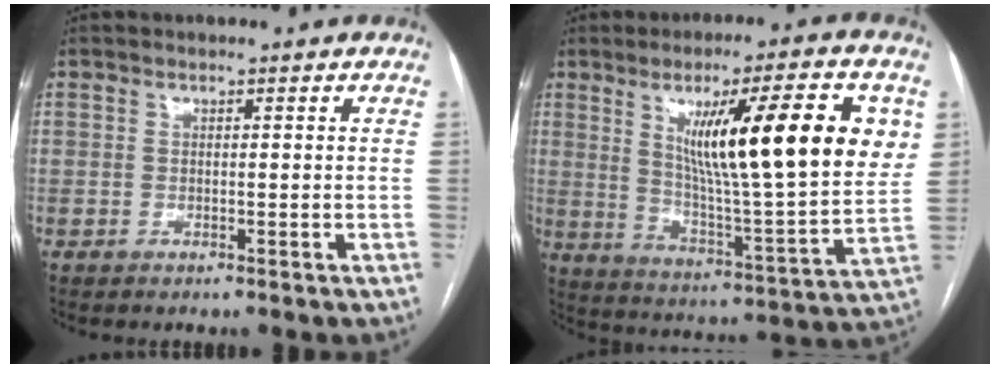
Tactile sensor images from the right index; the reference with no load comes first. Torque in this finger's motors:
{"motor_torque": [1.60, 0.54, 1.05, 0.21]}